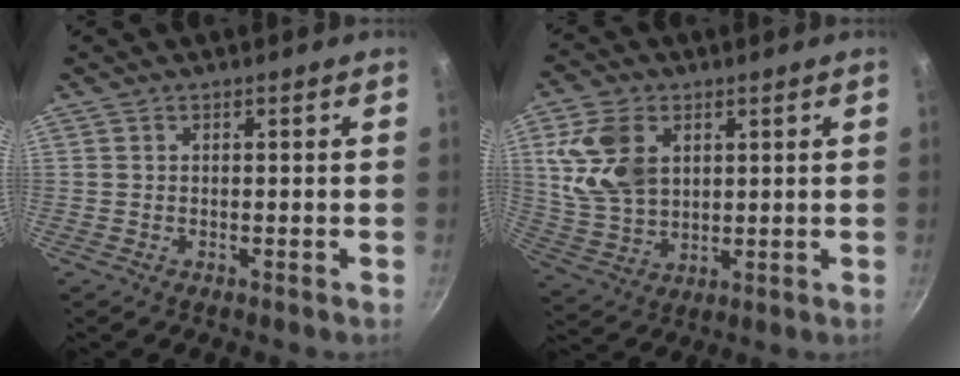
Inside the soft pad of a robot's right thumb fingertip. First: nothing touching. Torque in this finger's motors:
{"motor_torque": [0.74, 2.55, 1.44, 0.96, 0.13]}